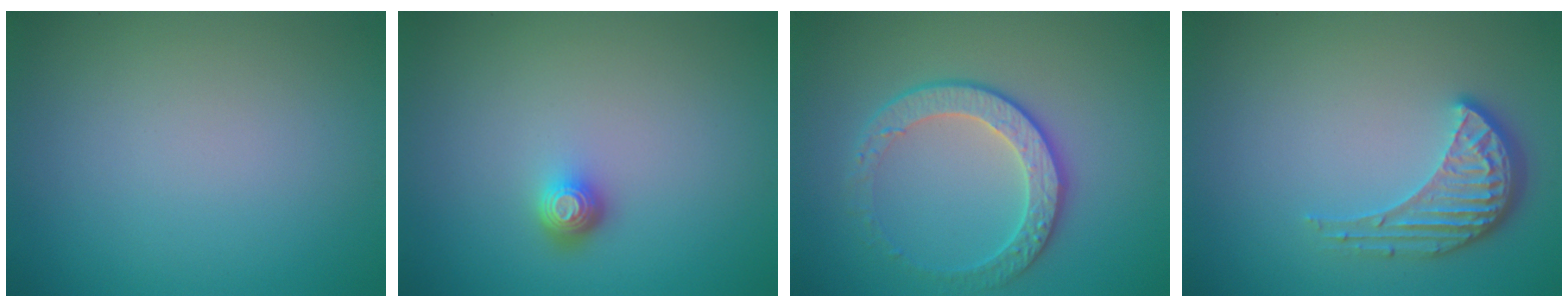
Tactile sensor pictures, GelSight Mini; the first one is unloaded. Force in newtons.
{"total": 1.7, "press": 1.3, "slide": 1.1}
{"total": 3.2, "press": 2.8, "slide": 1.6}
{"total": 4.1, "press": 3.1, "slide": 2.7}